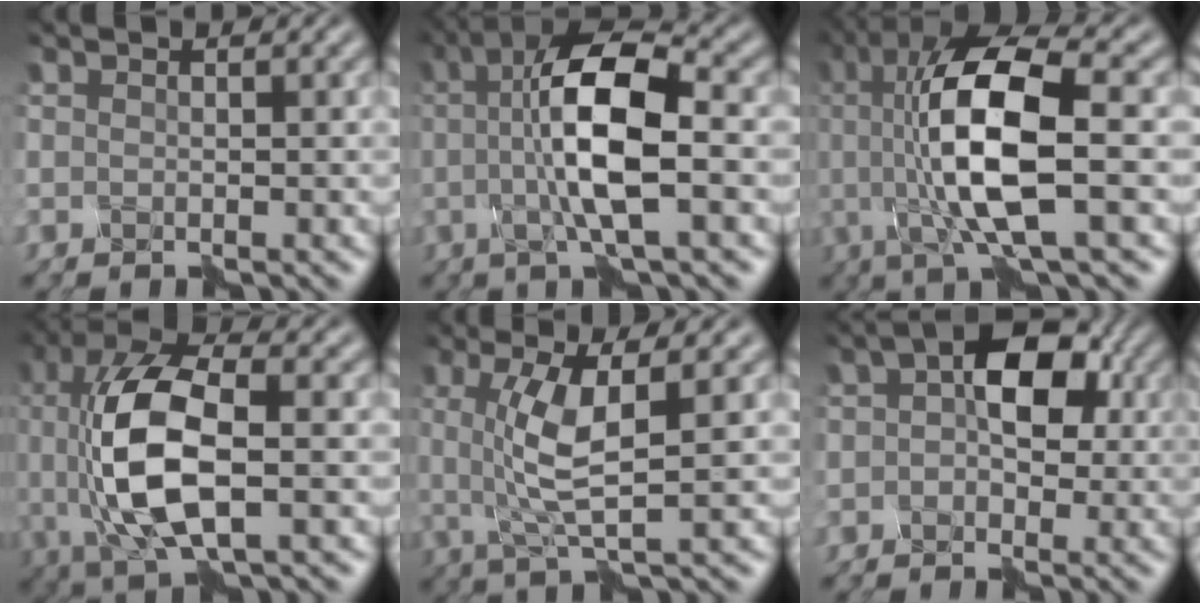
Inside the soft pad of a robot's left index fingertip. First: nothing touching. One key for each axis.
{"total": 7.7, "fx": -0.2, "fy": 1.6, "fz": 7.5, "tx": -0.142, "ty": 0.010, "tz": -0.004}
{"total": 10.0, "fx": -0.1, "fy": 2.5, "fz": 9.6, "tx": -0.184, "ty": 0.005, "tz": 0.002}
{"total": 9.6, "fx": -0.6, "fy": 3.8, "fz": 8.8, "tx": -0.195, "ty": 0.004, "tz": -0.011}
{"total": 5.0, "fx": 0.5, "fy": 1.0, "fz": 4.9, "tx": -0.112, "ty": 0.001, "tz": 0.015}
{"total": 6.5, "fx": 0.8, "fy": 4.0, "fz": 5.0, "tx": -0.062, "ty": 0.014, "tz": 0.002}